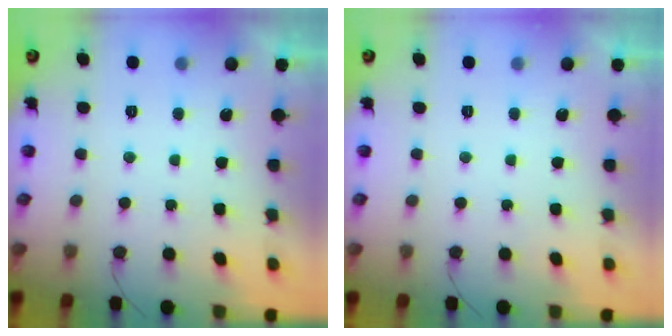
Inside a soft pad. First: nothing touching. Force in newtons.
{"total": 0.0}